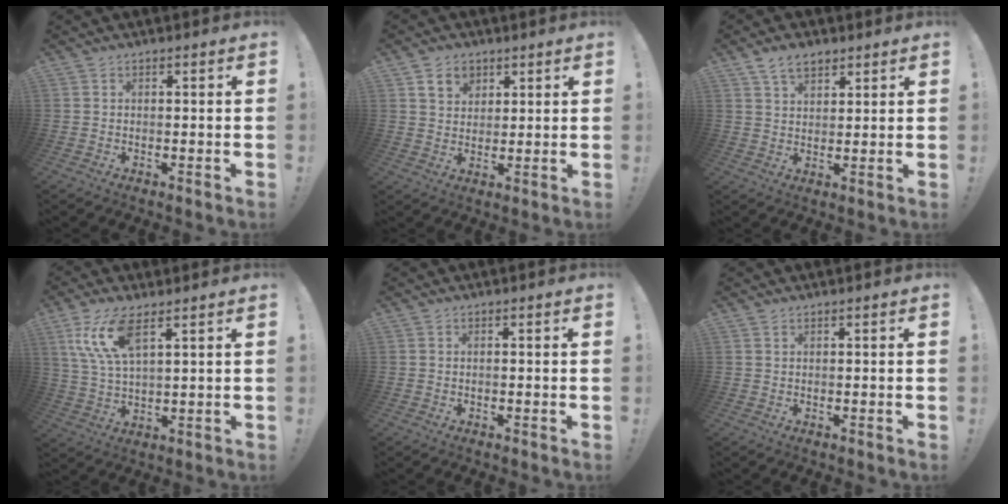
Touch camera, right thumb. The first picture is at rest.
{"total": 6.8, "force": [3.7, 5.1, 2.4], "torque": [-0.027, -0.014, 0.069]}
{"total": 6.7, "force": [4.3, 3.9, 3.3], "torque": [-0.054, -0.015, 0.081]}
{"total": 11.9, "force": [6.2, 4.4, 9.1], "torque": [-0.184, -0.012, 0.114]}
{"total": 0.0}
{"total": 0.5, "force": [0.4, 0.0, 0.3], "torque": [-0.006, 0.000, 0.008]}